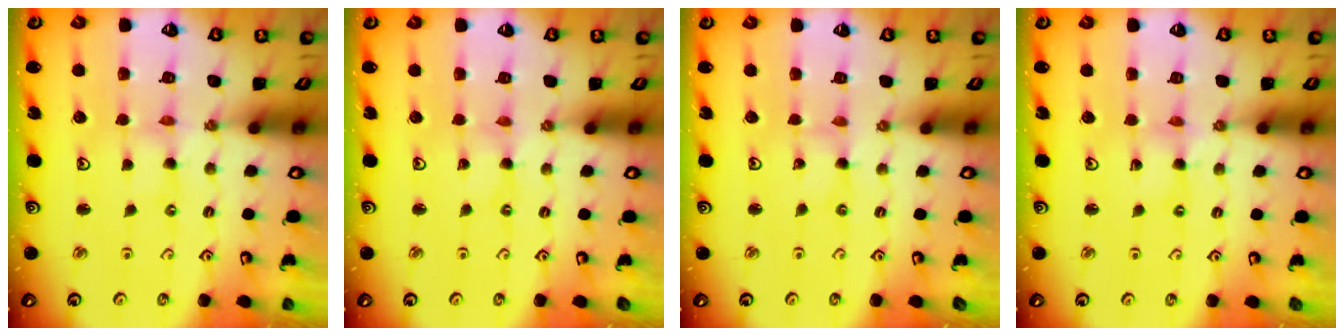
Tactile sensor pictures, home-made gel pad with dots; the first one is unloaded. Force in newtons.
{"total": 0.0}
{"total": 0.0}
{"total": 1.6, "press": 1.6, "slide": 0.3}